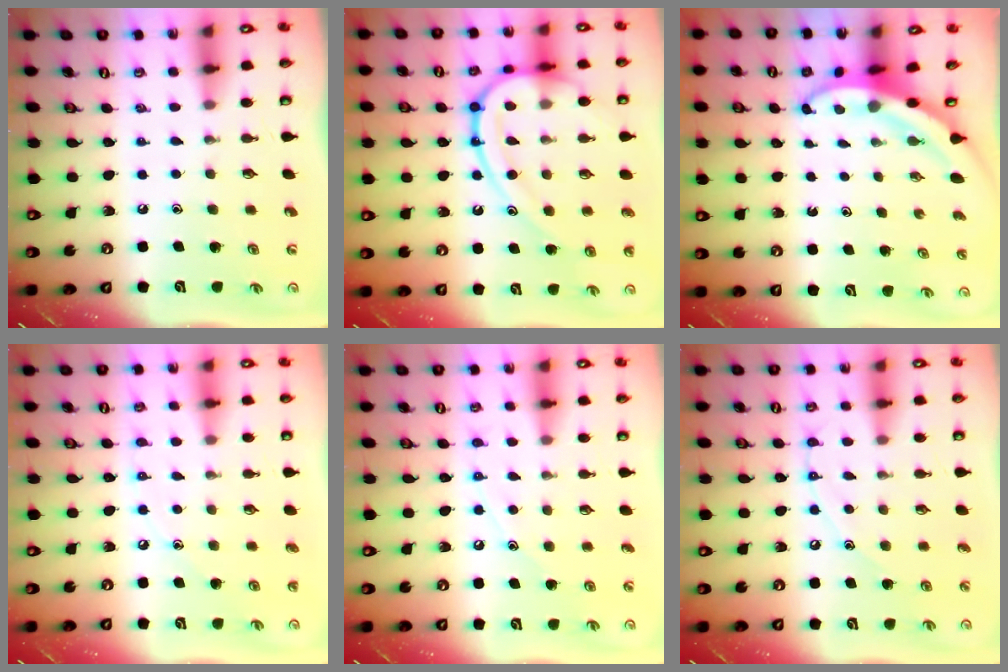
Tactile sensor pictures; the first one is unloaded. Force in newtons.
{"total": 17.7, "press": 17.6, "slide": 1.5}
{"total": 3.8, "press": 3.8, "slide": 0.4}
{"total": 5.4, "press": 5.3, "slide": 0.6}
{"total": 7.1, "press": 7.1, "slide": 0.7}
{"total": 8.0, "press": 8.0, "slide": 0.7}